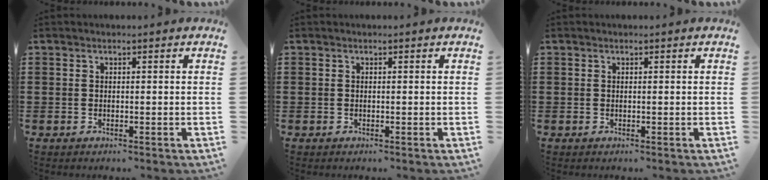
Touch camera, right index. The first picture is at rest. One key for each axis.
{"total": 0.0}
{"total": 0.0}